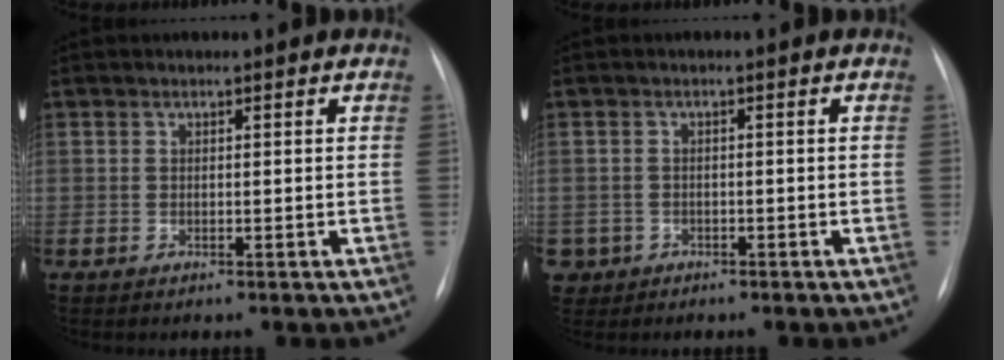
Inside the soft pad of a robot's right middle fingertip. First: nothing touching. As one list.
[{"total": 3.2, "force": [-1.5, 2.8, -0.1], "torque": [0.003, 0.010, -0.027]}]